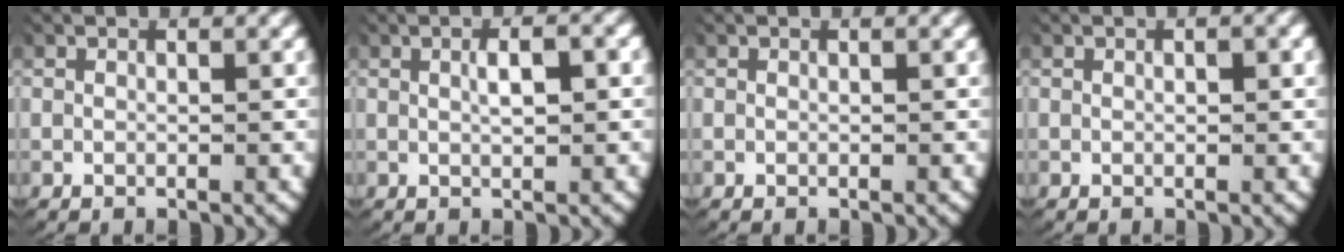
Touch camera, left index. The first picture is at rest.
{"total": 2.2, "force": [0.2, 0.6, 2.0], "torque": [-0.028, 0.000, 0.007]}
{"total": 0.0}
{"total": 0.6, "force": [0.1, 0.3, 0.5], "torque": [-0.006, -0.002, 0.002]}